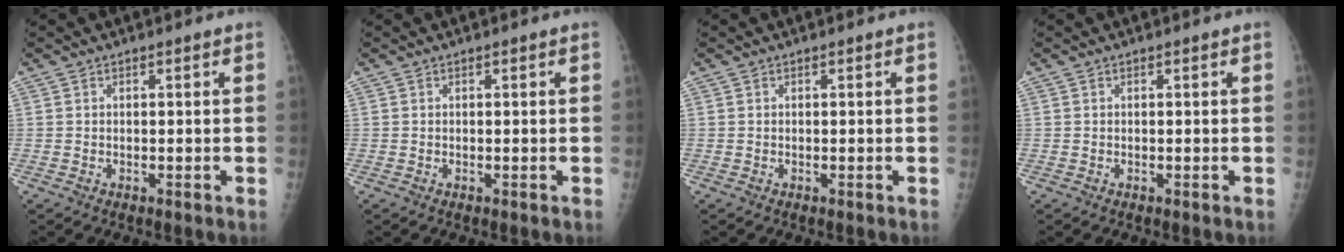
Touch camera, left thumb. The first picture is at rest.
{"total": 0.0}
{"total": 0.0}
{"total": 0.0}